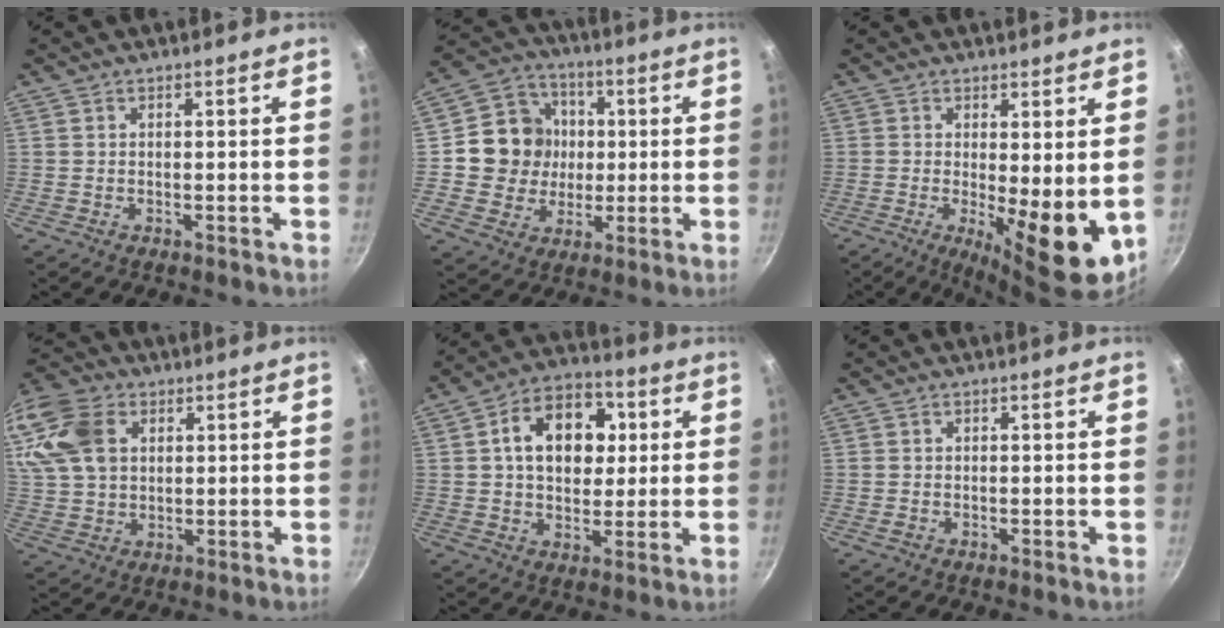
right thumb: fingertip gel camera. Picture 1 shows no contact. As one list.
[{"total": 12.8, "force": [0.6, 12.0, 4.3], "torque": [-0.040, 0.020, 0.002]}, {"total": 10.3, "force": [-0.4, 3.3, 9.7], "torque": [-0.123, -0.020, 0.004]}, {"total": 17.7, "force": [5.4, 13.2, 10.5], "torque": [-0.224, 0.012, 0.101]}, {"total": 15.1, "force": [3.1, 10.7, 10.1], "torque": [-0.116, 0.014, 0.037]}, {"total": 1.5, "force": [-0.8, 1.0, 0.6], "torque": [-0.009, 0.006, -0.014]}]